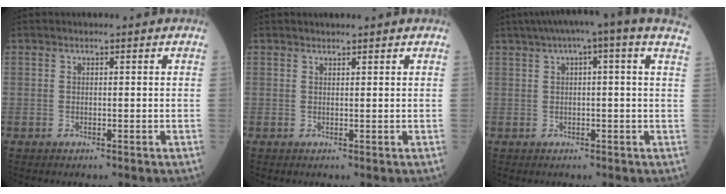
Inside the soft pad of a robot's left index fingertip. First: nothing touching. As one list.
[{"total": 1.6, "force": [1.5, 0.0, 0.5], "torque": [-0.008, 0.014, 0.024]}, {"total": 10.3, "force": [6.8, 0.2, 7.8], "torque": [-0.121, 0.046, 0.075]}]